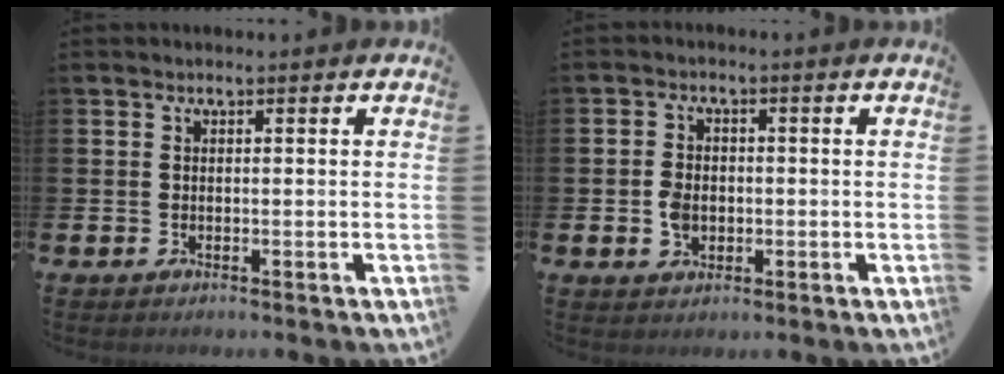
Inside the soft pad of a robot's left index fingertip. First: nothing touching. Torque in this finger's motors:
{"motor_torque": [0.86, 0.14, 0.43, 0.11]}